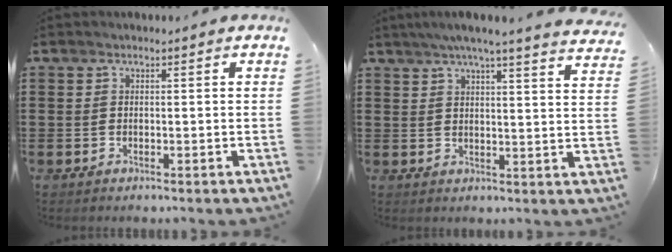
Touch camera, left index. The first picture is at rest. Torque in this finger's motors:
{"motor_torque": [1.78, -0.36, 0.45, 0.08]}